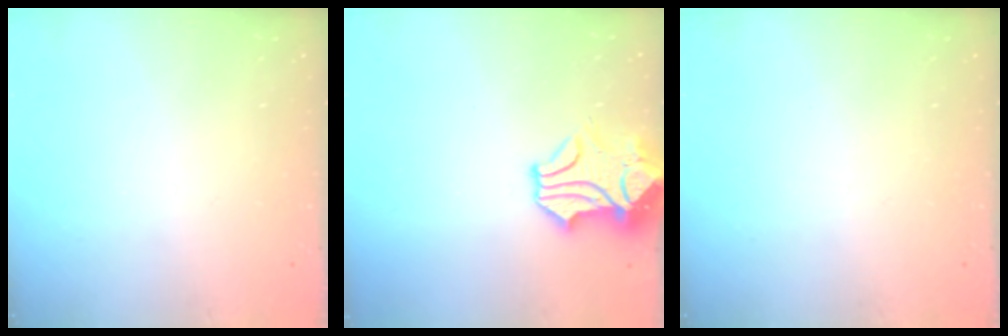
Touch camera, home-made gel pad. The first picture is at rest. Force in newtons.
{"total": 2.1, "press": 1.6, "slide": 1.3}
{"total": 0.0}